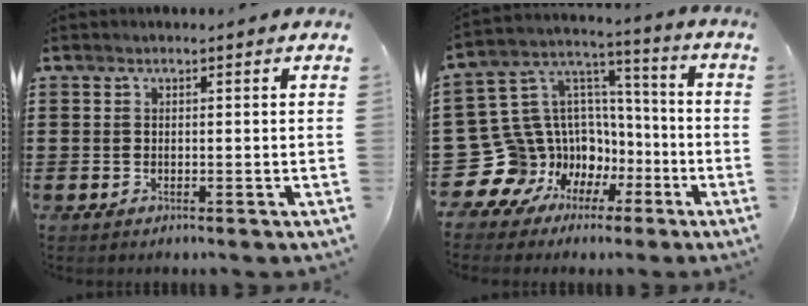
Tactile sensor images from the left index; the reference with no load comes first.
{"total": 12.6, "force": [-4.7, 11.6, 1.4], "torque": [-0.102, -0.026, -0.046]}